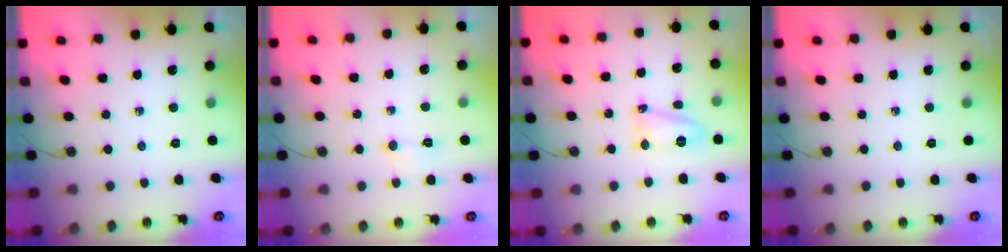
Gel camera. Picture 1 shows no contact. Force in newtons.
{"total": 2.7, "press": 2.6, "slide": 0.5}
{"total": 10.6, "press": 10.6, "slide": 0.7}
{"total": 0.0}